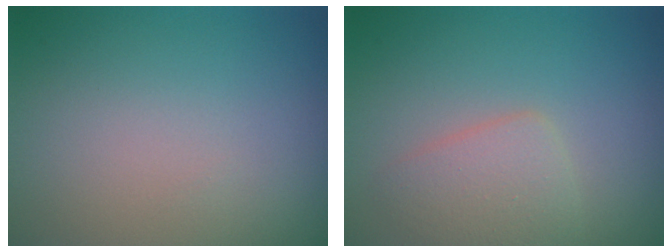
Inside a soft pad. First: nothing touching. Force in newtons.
{"total": 2.7, "press": 2.7, "slide": 0.1}